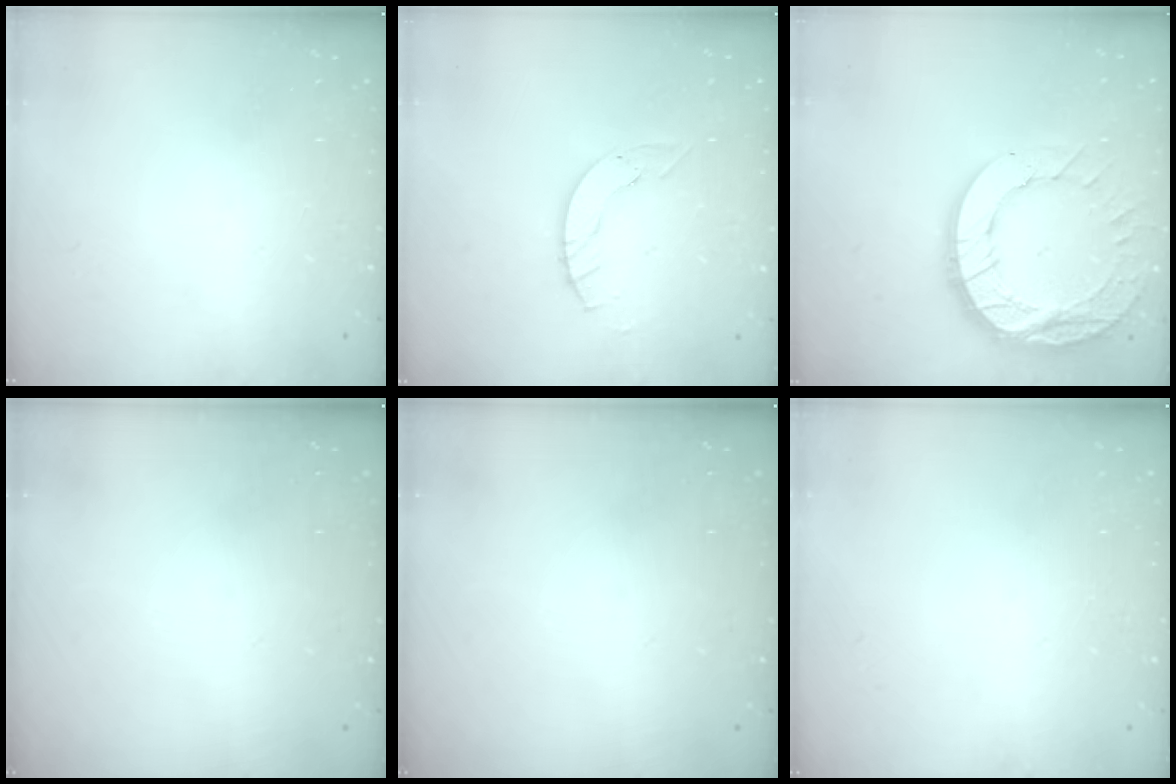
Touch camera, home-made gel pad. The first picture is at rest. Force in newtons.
{"total": 4.0, "press": 4.0, "slide": 0.5}
{"total": 16.0, "press": 15.9, "slide": 1.3}
{"total": 0.0}
{"total": 0.0}
{"total": 0.0}